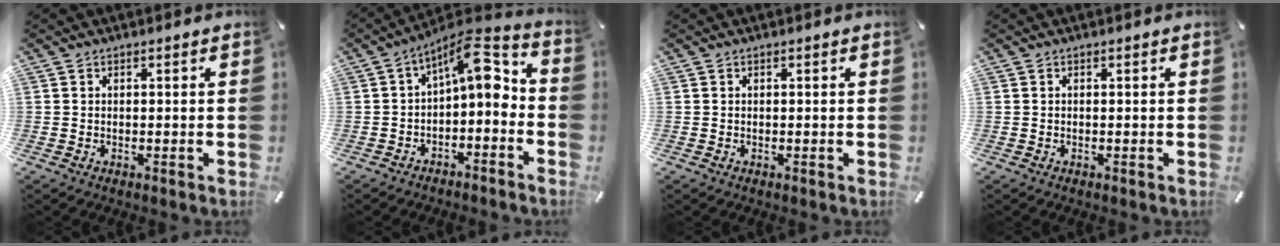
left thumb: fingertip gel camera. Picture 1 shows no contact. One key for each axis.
{"total": 8.9, "fx": 2.6, "fy": 4.4, "fz": 7.3, "tx": -0.105, "ty": -0.028, "tz": 0.038}
{"total": 0.0}
{"total": 0.0}